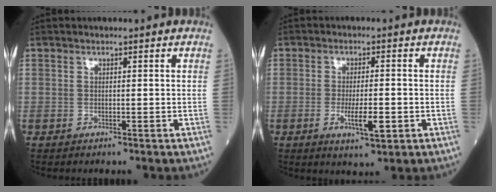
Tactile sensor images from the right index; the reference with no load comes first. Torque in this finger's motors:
{"motor_torque": [0.30, 0.19, 0.07, 0.03]}